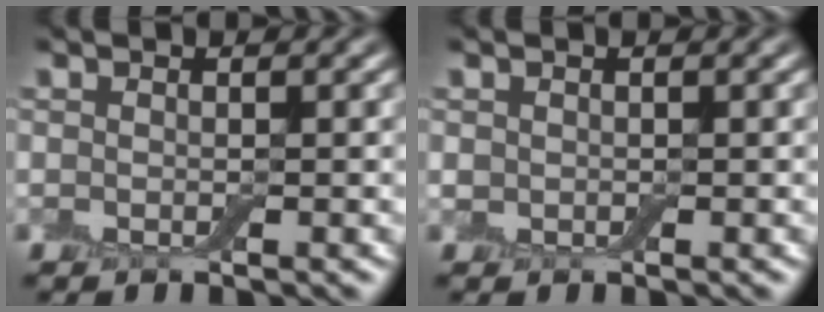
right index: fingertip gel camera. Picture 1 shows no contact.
{"total": 0.6, "force": [0.1, 0.6, 0.1], "torque": [0.000, 0.000, 0.002]}